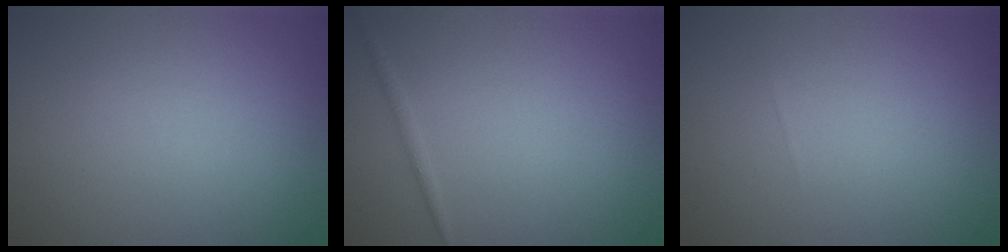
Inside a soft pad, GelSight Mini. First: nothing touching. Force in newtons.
{"total": 0.7, "press": 0.7, "slide": 0.0}
{"total": 0.0}